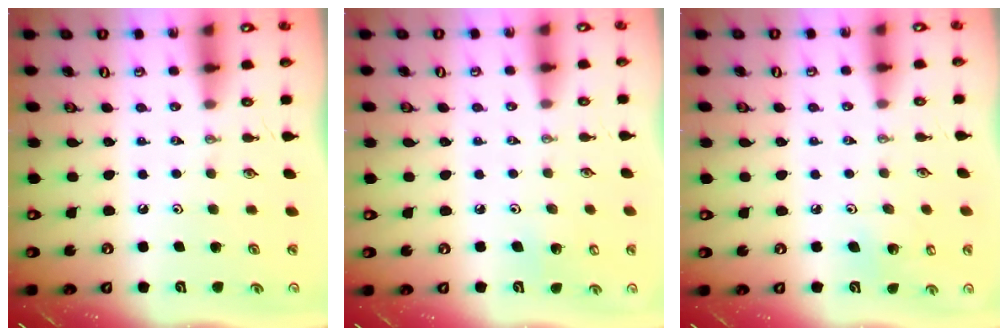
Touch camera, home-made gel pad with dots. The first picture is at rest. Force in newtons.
{"total": 4.6, "press": 4.5, "slide": 0.3}
{"total": 4.1, "press": 4.1, "slide": 0.2}